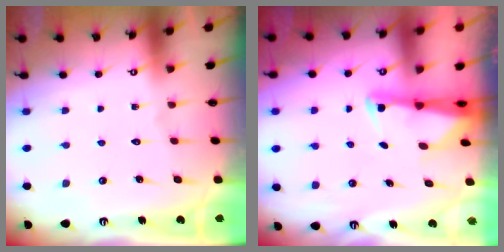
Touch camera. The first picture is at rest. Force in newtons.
{"total": 2.8, "press": 2.7, "slide": 0.6}